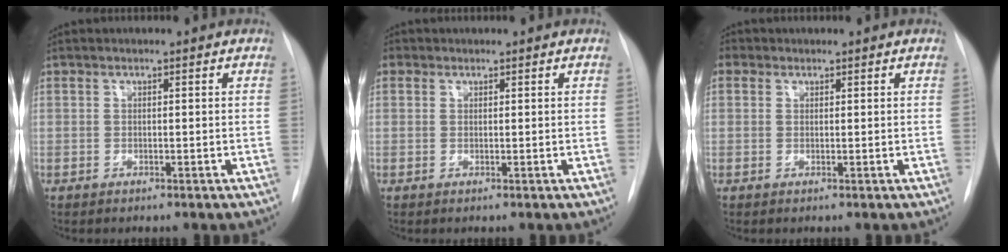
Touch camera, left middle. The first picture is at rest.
{"total": 1.1, "force": [0.6, 1.0, 0.2], "torque": [0.003, 0.006, 0.005]}
{"total": 1.8, "force": [0.8, 1.5, 0.5], "torque": [-0.006, 0.010, 0.011]}